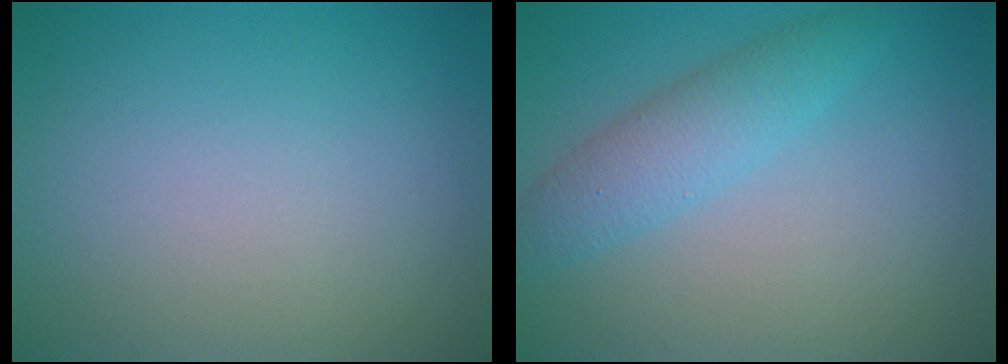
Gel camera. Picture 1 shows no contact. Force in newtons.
{"total": 3.2, "press": 3.2, "slide": 0.0}